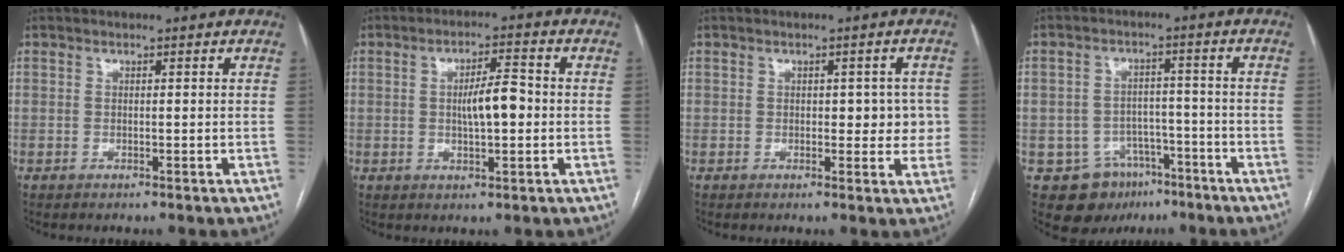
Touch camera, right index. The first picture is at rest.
{"total": 5.8, "force": [-0.2, 1.5, 5.6], "torque": [-0.098, 0.008, -0.002]}
{"total": 4.5, "force": [0.1, 2.6, 3.6], "torque": [-0.031, 0.015, 0.004]}
{"total": 9.5, "force": [-5.3, 7.4, 2.6], "torque": [-0.039, 0.017, -0.070]}